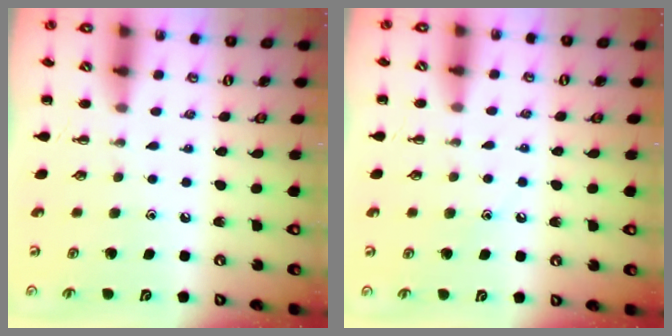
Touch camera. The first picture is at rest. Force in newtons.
{"total": 7.4, "press": 7.2, "slide": 1.7}